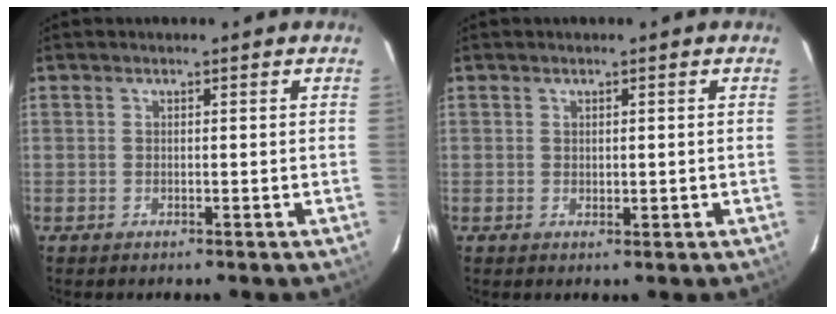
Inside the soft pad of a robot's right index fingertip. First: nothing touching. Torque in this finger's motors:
{"motor_torque": [-0.17, 0.04, -0.07, 0.00]}